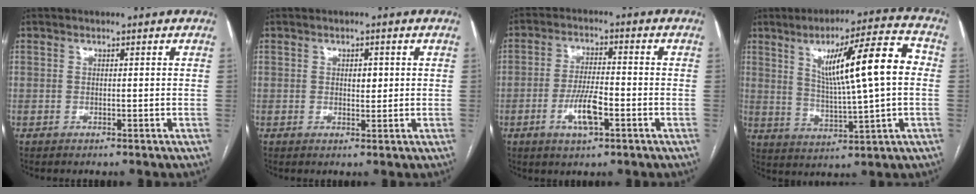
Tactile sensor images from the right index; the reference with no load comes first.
{"total": 2.0, "force": [0.4, 1.2, 1.6], "torque": [-0.022, 0.000, 0.006]}
{"total": 6.7, "force": [-2.6, 1.7, 6.0], "torque": [-0.117, -0.001, -0.044]}
{"total": 14.8, "force": [2.8, 1.1, 14.5], "torque": [-0.229, 0.016, 0.047]}